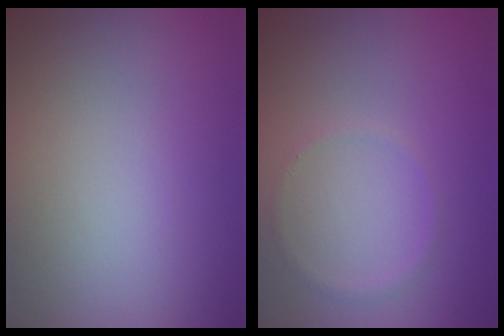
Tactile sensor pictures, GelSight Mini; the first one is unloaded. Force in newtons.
{"total": 0.8, "press": 0.8, "slide": 0.2}